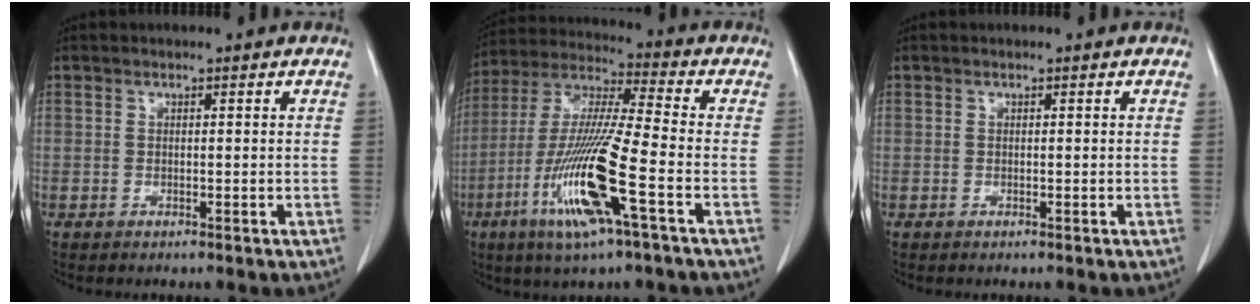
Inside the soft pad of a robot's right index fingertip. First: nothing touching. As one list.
[{"total": 16.4, "force": [-6.1, 0.4, 15.2], "torque": [-0.317, -0.020, -0.119]}, {"total": 0.0}]